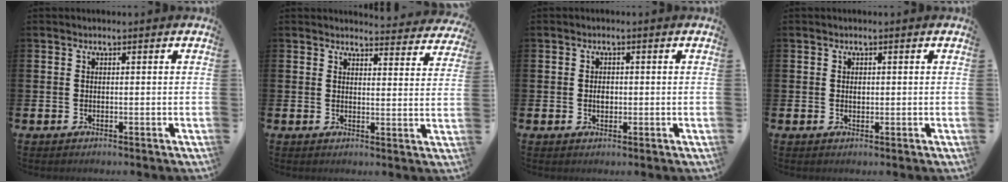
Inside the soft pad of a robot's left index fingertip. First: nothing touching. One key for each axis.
{"total": 3.8, "fx": 3.8, "fy": 0.4, "fz": 0.0, "tx": 0.008, "ty": -0.031, "tz": 0.064}
{"total": 1.6, "fx": 0.0, "fy": 1.2, "fz": 1.1, "tx": 0.002, "ty": -0.002, "tz": -0.007}
{"total": 0.7, "fx": 0.2, "fy": 0.5, "fz": 0.5, "tx": 0.006, "ty": -0.003, "tz": -0.001}